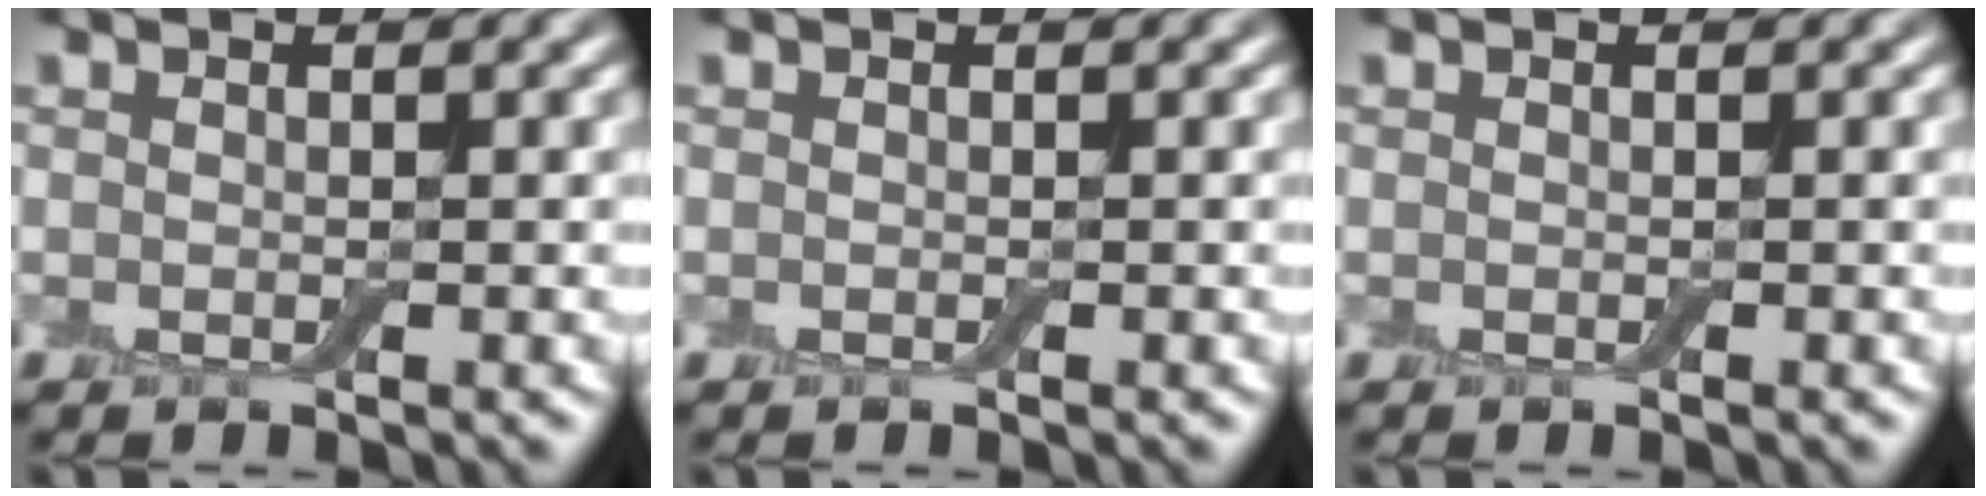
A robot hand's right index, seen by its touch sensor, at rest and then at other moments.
{"total": 0.0}
{"total": 0.0}